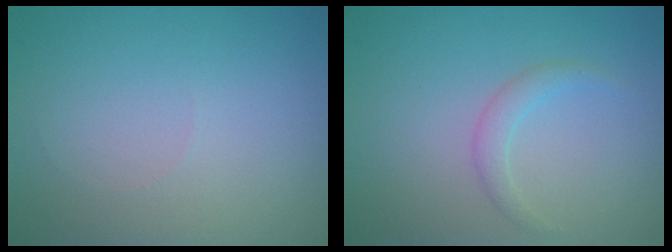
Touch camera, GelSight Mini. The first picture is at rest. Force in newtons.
{"total": 1.3, "press": 1.3, "slide": 0.1}